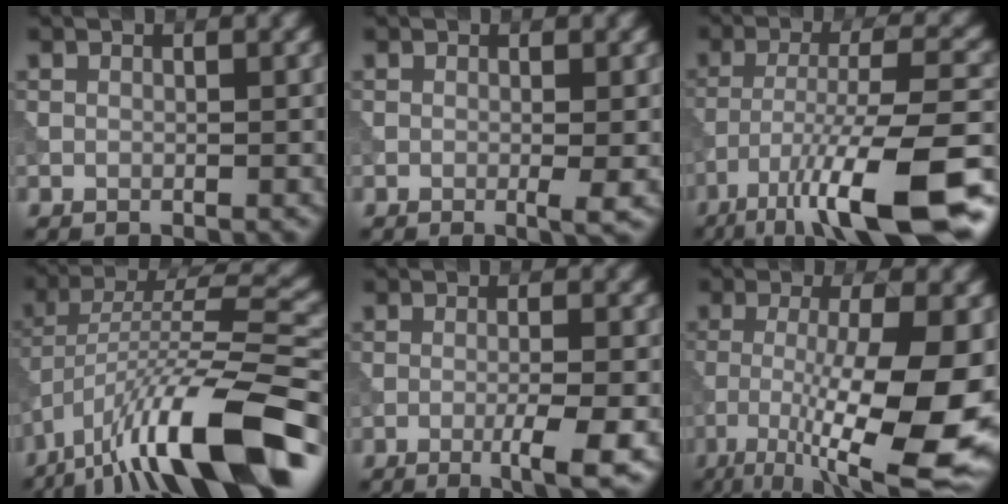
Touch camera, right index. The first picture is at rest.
{"total": 1.7, "force": [-0.3, 0.2, 1.6], "torque": [-0.025, -0.006, -0.005]}
{"total": 14.0, "force": [-8.3, 3.3, 10.8], "torque": [-0.188, -0.005, -0.137]}
{"total": 14.8, "force": [-8.7, 4.1, 11.2], "torque": [-0.189, 0.017, -0.151]}
{"total": 4.4, "force": [-1.7, 0.6, 4.1], "torque": [-0.063, 0.000, -0.028]}
{"total": 12.9, "force": [-4.2, 3.2, 11.8], "torque": [-0.201, -0.022, -0.064]}